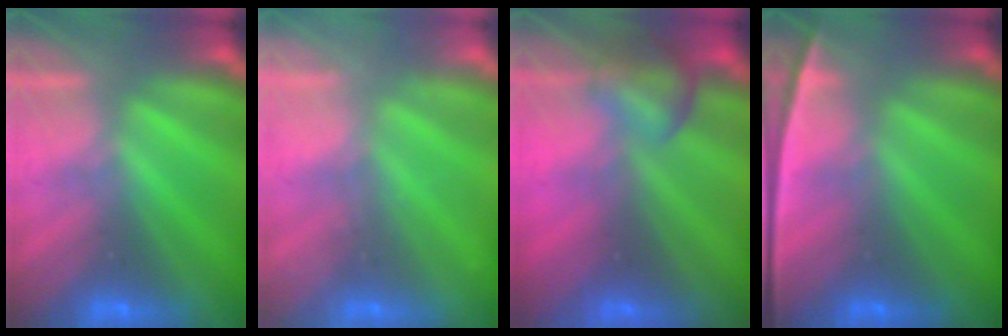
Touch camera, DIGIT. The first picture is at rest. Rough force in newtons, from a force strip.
{"total": 2.2}
{"total": 6.8}
{"total": 2.4}